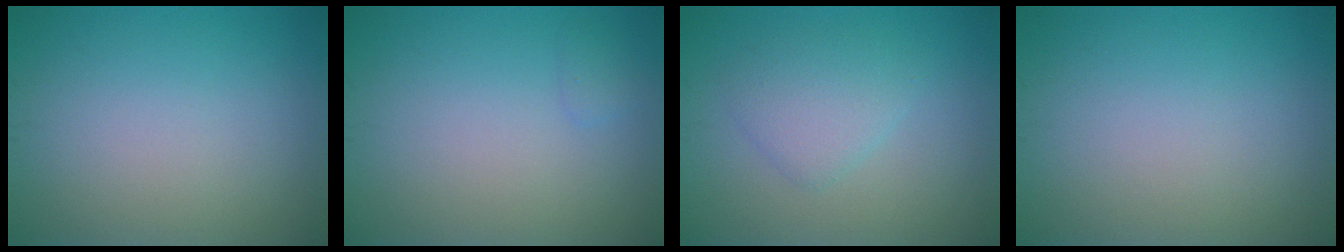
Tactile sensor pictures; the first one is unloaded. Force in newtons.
{"total": 0.6, "press": 0.6, "slide": 0.1}
{"total": 2.7, "press": 2.7, "slide": 0.0}
{"total": 0.0}